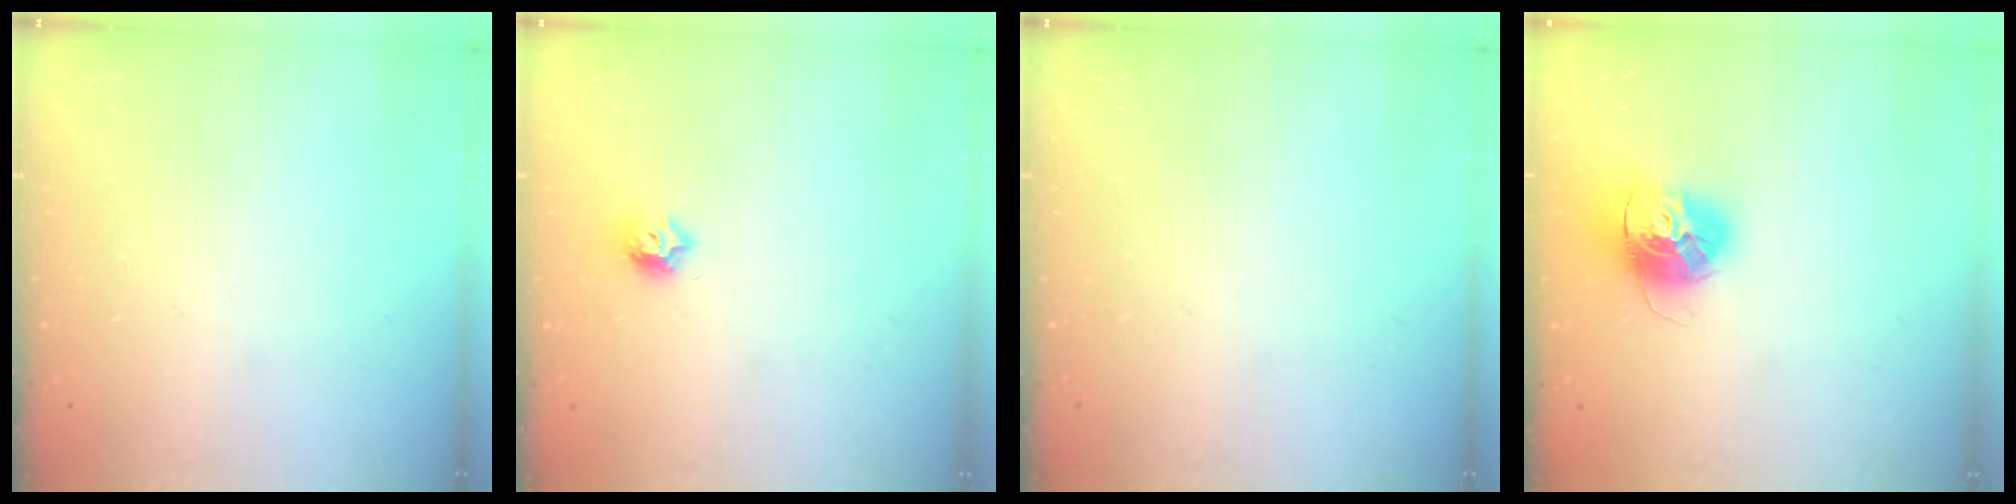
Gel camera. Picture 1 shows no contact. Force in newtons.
{"total": 6.4, "press": 6.4, "slide": 0.3}
{"total": 0.0}
{"total": 14.6, "press": 14.5, "slide": 1.3}